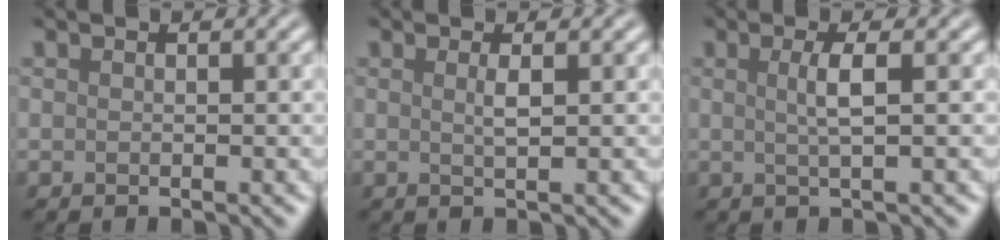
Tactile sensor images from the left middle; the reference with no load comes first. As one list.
[{"total": 1.2, "force": [0.3, 0.3, 1.2], "torque": [-0.020, 0.001, 0.003]}, {"total": 2.4, "force": [0.3, 0.6, 2.3], "torque": [-0.042, 0.001, 0.001]}]